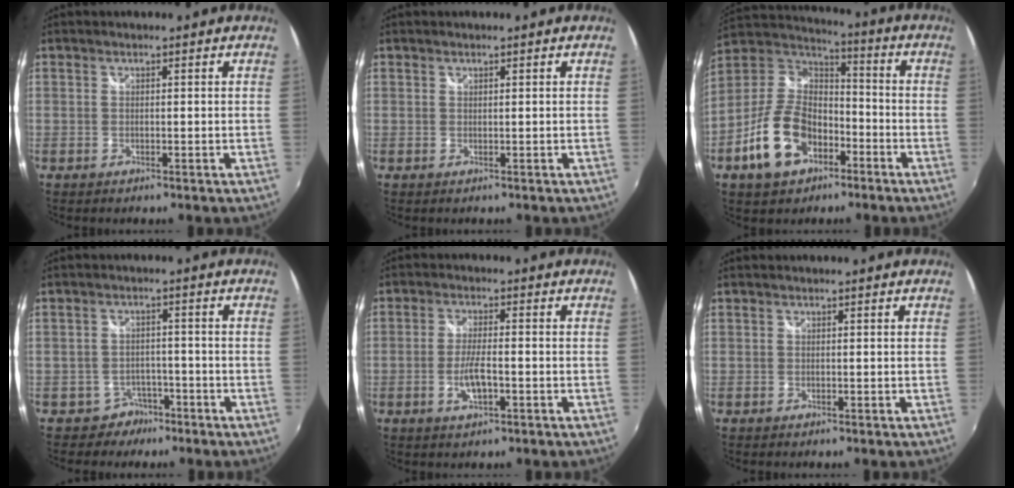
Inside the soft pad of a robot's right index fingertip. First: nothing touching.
{"total": 0.0}
{"total": 16.4, "force": [-7.1, 10.7, 10.2], "torque": [-0.229, 0.012, -0.119]}
{"total": 4.3, "force": [-3.0, 3.1, -0.2], "torque": [0.000, 0.022, -0.044]}
{"total": 5.0, "force": [-1.8, 1.2, 4.5], "torque": [-0.091, -0.004, -0.033]}
{"total": 0.0}